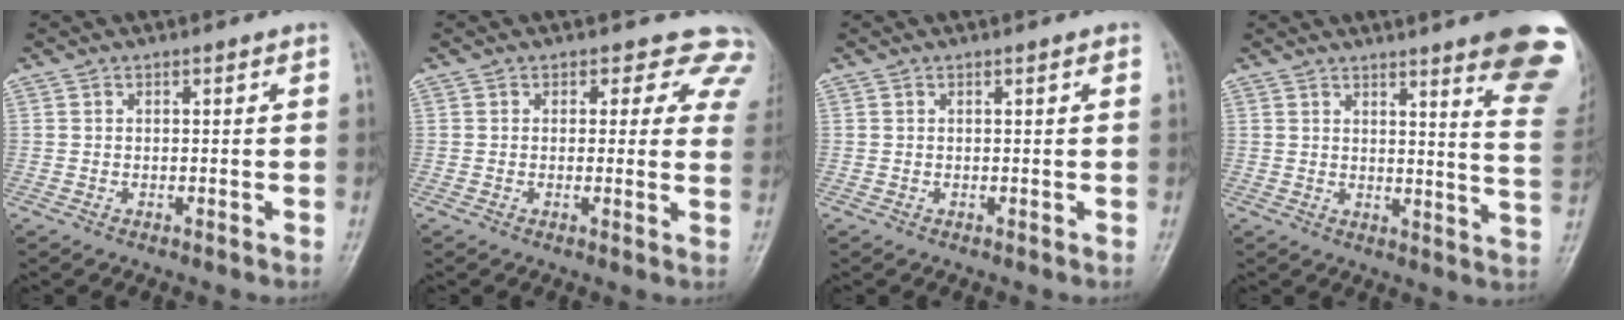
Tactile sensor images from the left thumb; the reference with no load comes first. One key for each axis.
{"total": 8.3, "fx": 6.5, "fy": 4.8, "fz": 1.9, "tx": 0.037, "ty": -0.023, "tz": 0.041}
{"total": 0.5, "fx": 0.2, "fy": 0.0, "fz": 0.5, "tx": -0.009, "ty": 0.001, "tz": 0.002}
{"total": 16.5, "fx": 11.4, "fy": 1.3, "fz": 11.9, "tx": -0.119, "ty": -0.077, "tz": 0.125}